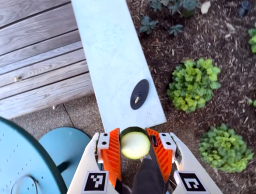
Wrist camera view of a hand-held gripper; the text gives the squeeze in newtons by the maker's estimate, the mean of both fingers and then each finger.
{"total": 10.6, "left": 10.8, "right": 10.5}